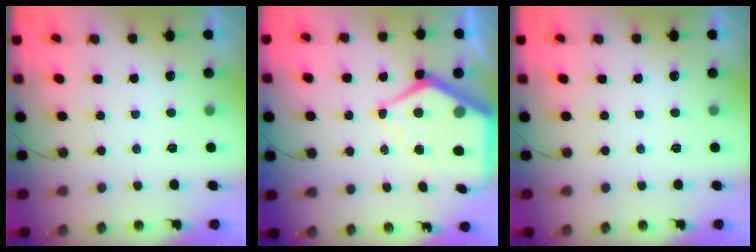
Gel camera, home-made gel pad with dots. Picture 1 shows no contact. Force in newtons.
{"total": 12.6, "press": 12.5, "slide": 1.3}
{"total": 0.0}